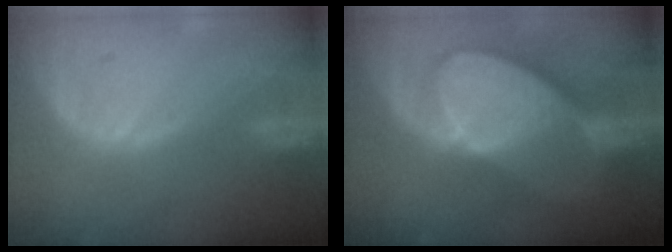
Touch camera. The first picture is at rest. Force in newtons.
{"total": 10.0, "press": 8.8, "slide": 4.7}